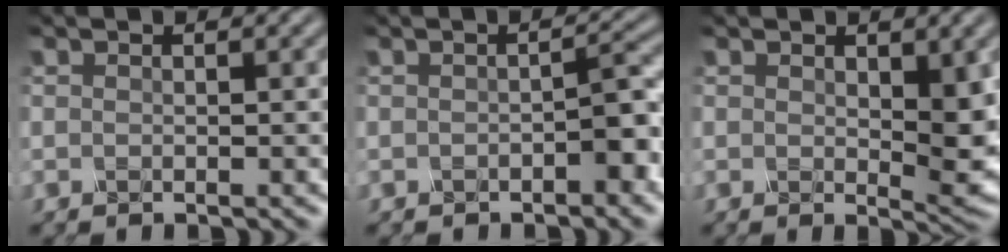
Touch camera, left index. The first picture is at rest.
{"total": 1.9, "force": [-1.2, 0.0, 1.5], "torque": [-0.035, 0.005, -0.013]}
{"total": 3.6, "force": [0.4, 1.3, 3.3], "torque": [-0.067, -0.007, 0.017]}